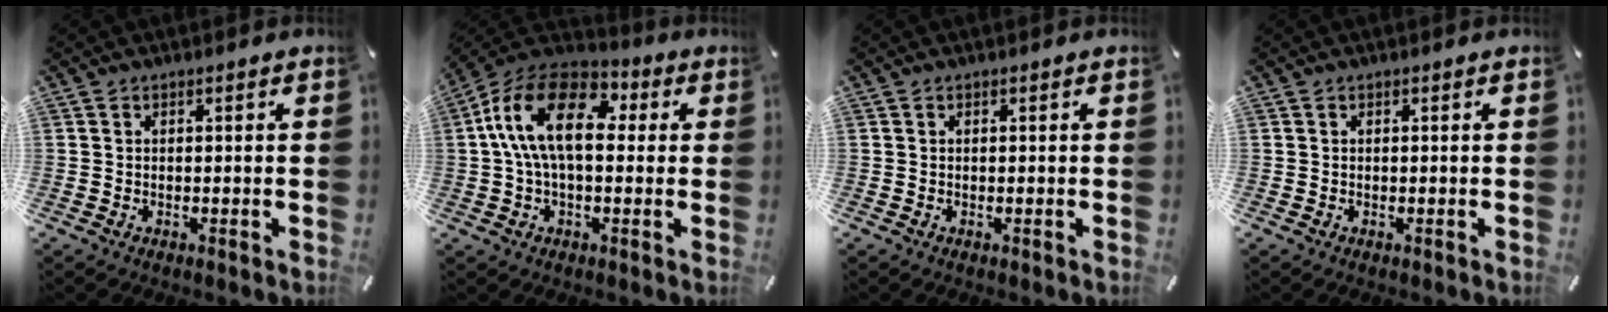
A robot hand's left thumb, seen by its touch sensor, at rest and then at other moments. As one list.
[{"total": 16.7, "force": [2.3, 9.7, 13.4], "torque": [-0.268, 0.008, 0.042]}, {"total": 0.0}, {"total": 0.0}]